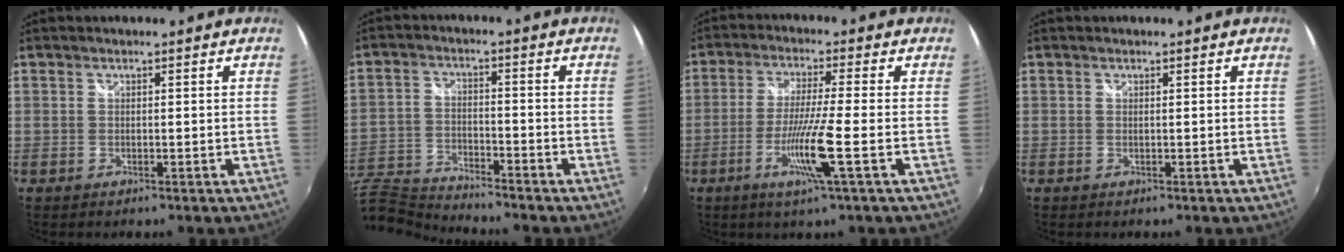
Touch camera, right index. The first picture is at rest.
{"total": 11.0, "force": [-10.6, 2.0, 2.5], "torque": [-0.078, -0.006, -0.206]}
{"total": 8.8, "force": [-3.2, -1.3, 8.1], "torque": [-0.168, -0.015, -0.062]}
{"total": 0.0}